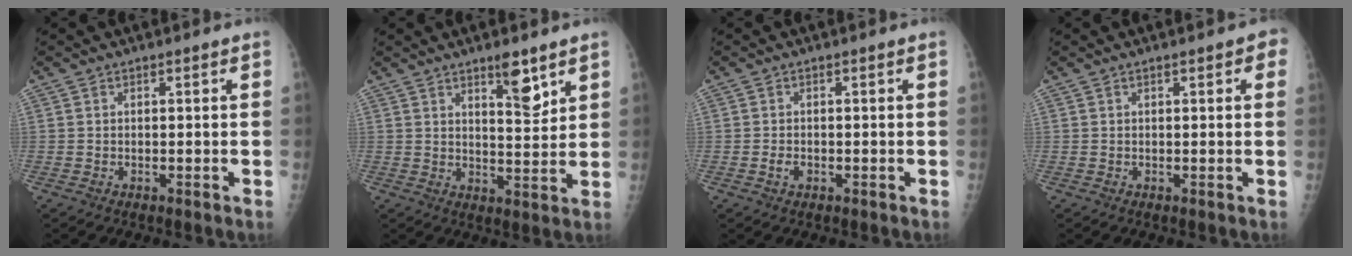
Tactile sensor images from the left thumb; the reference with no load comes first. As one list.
[{"total": 6.5, "force": [4.3, 1.8, 4.6], "torque": [-0.058, -0.034, 0.066]}, {"total": 1.2, "force": [-0.3, 0.8, 0.9], "torque": [-0.016, 0.000, -0.004]}, {"total": 2.7, "force": [1.3, 1.0, 2.1], "torque": [-0.014, 0.001, 0.012]}]